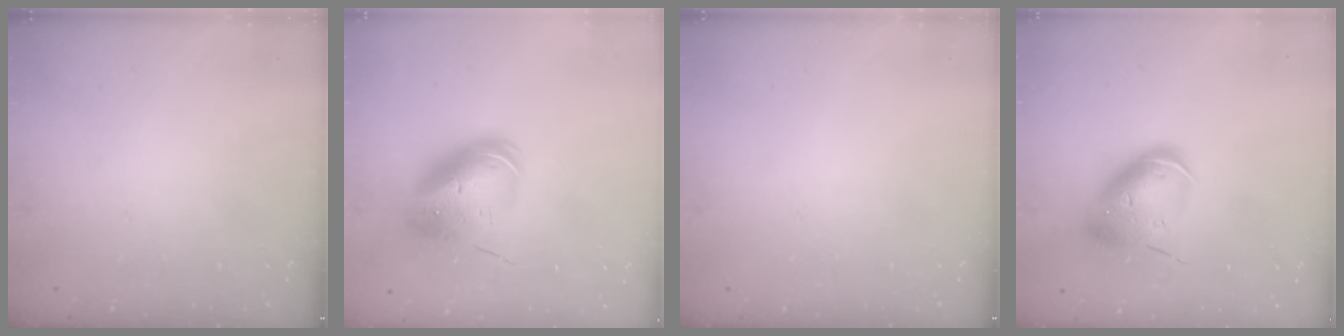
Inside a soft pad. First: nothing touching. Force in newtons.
{"total": 13.3, "press": 13.1, "slide": 2.4}
{"total": 0.0}
{"total": 12.4, "press": 12.2, "slide": 2.2}